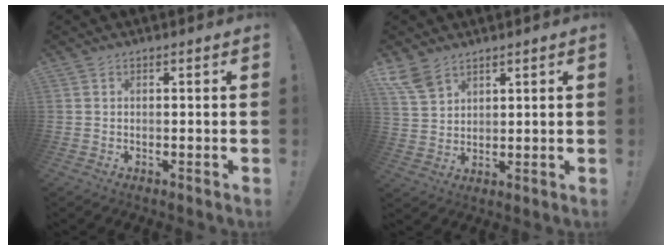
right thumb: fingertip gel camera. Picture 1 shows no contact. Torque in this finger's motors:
{"motor_torque": [0.36, 1.34, 0.63, 0.51, -0.02]}